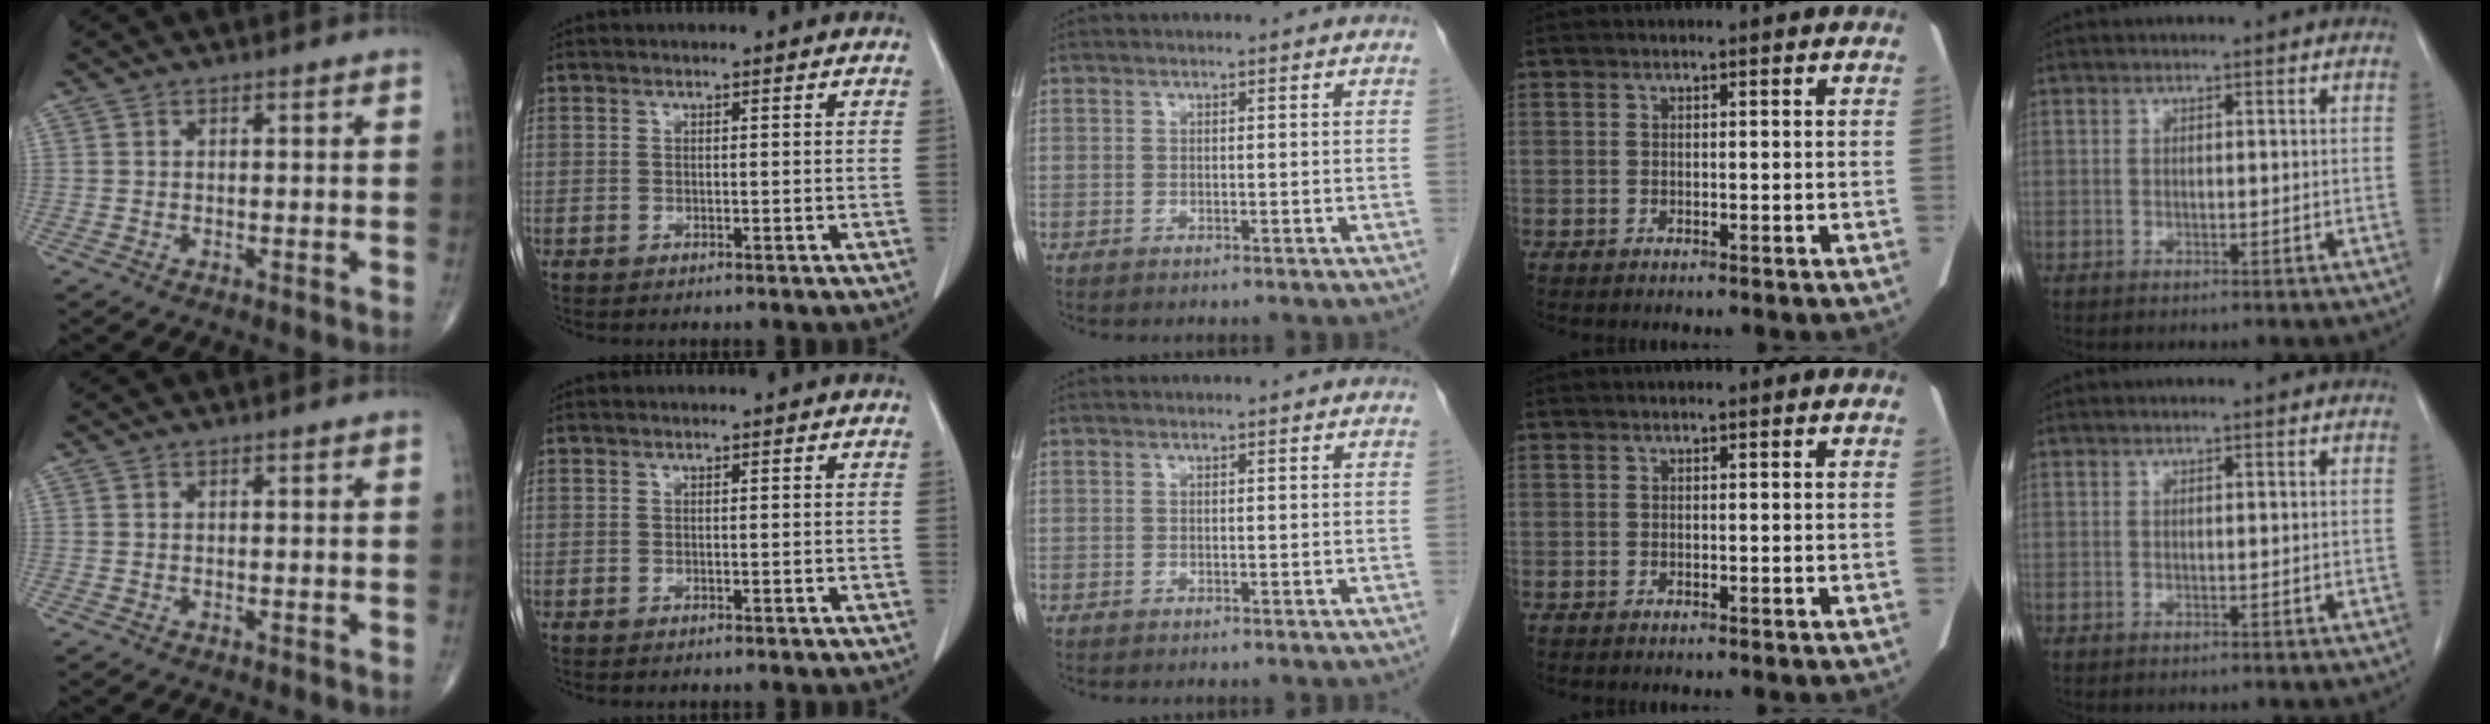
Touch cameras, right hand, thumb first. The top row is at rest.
{}